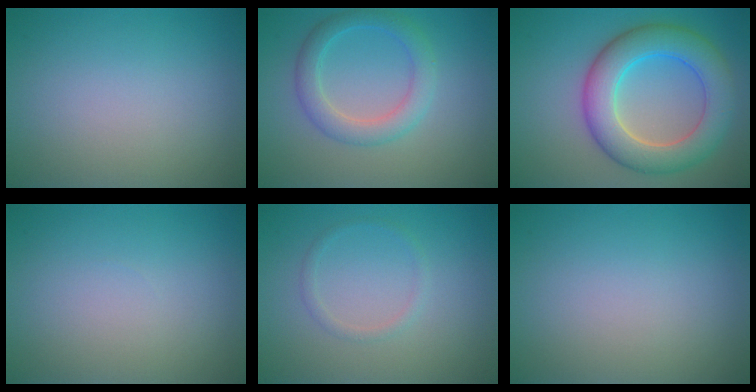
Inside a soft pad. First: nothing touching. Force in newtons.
{"total": 3.3, "press": 3.3, "slide": 0.1}
{"total": 7.6, "press": 7.6, "slide": 0.1}
{"total": 0.0}
{"total": 1.0, "press": 1.0, "slide": 0.1}
{"total": 0.0}